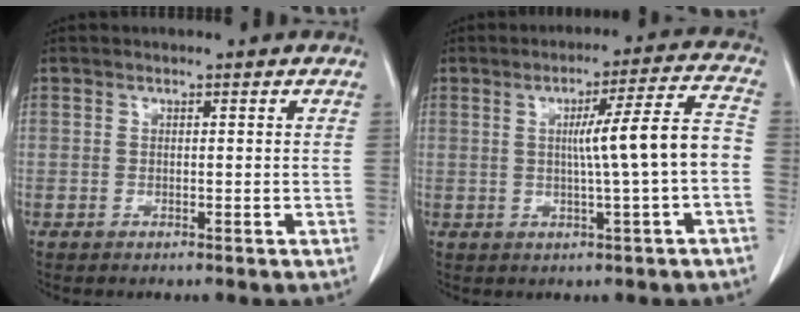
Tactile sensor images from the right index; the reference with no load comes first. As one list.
[{"total": 9.2, "force": [-0.8, -0.7, 9.1], "torque": [-0.132, 0.015, -0.011]}]